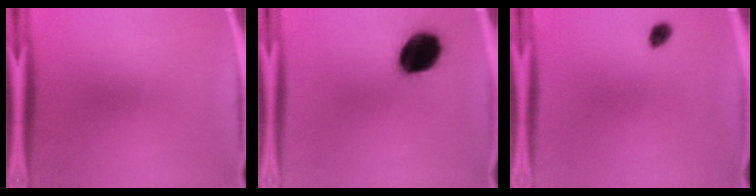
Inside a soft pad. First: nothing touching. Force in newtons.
{"total": 17.4}
{"total": 2.2}